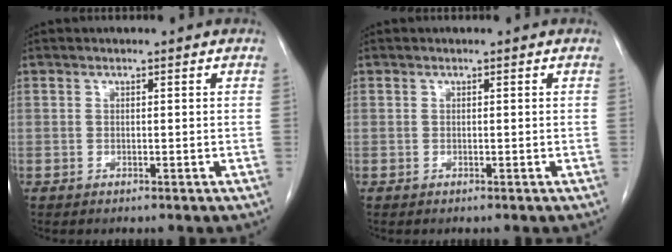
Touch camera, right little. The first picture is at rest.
{"total": 0.0}